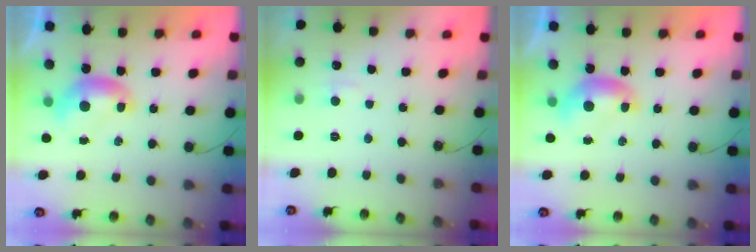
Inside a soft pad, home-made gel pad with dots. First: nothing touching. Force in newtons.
{"total": 1.9, "press": 1.8, "slide": 0.6}
{"total": 0.0}